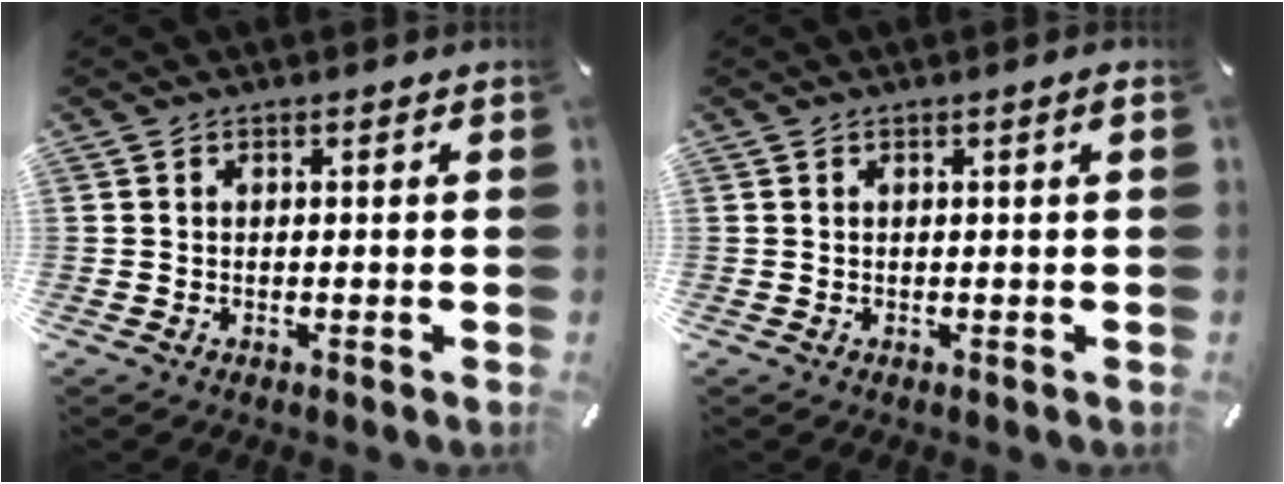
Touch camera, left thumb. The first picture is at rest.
{"total": 1.1, "force": [0.2, 0.0, 1.1], "torque": [-0.018, 0.001, 0.003]}